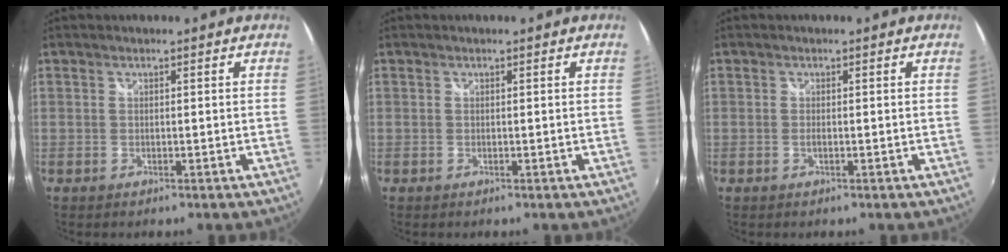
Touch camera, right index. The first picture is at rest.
{"total": 0.0}
{"total": 0.7, "force": [-0.2, 0.0, 0.6], "torque": [-0.012, 0.000, -0.007]}